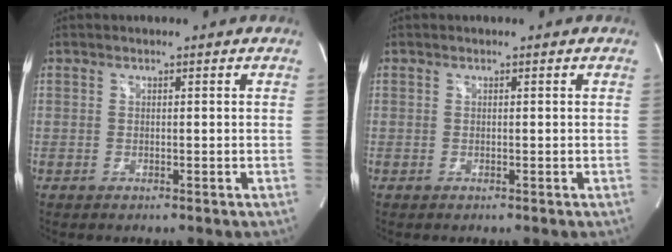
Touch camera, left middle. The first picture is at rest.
{"total": 0.0}